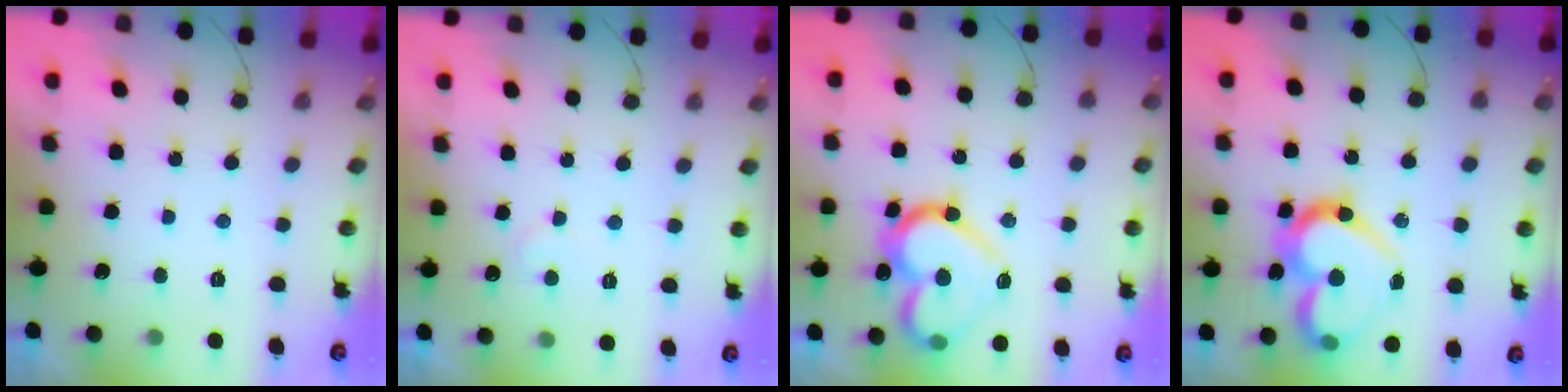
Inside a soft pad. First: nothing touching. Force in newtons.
{"total": 5.4, "press": 5.4, "slide": 0.3}
{"total": 18.5, "press": 18.3, "slide": 2.3}
{"total": 17.6, "press": 17.5, "slide": 1.6}